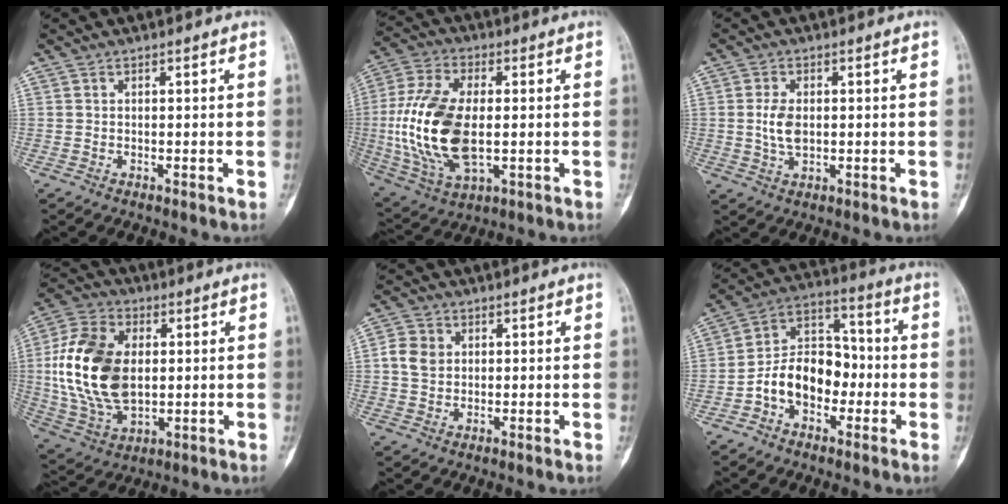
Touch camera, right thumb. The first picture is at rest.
{"total": 19.2, "force": [-0.8, 10.1, 16.3], "torque": [-0.345, -0.004, -0.007]}
{"total": 4.8, "force": [0.2, 2.9, 3.9], "torque": [-0.077, -0.002, 0.006]}
{"total": 19.9, "force": [1.4, 12.5, 15.4], "torque": [-0.301, -0.003, 0.034]}
{"total": 5.0, "force": [0.8, 4.2, 2.6], "torque": [-0.040, 0.004, 0.013]}
{"total": 12.9, "force": [-3.4, 9.1, 8.5], "torque": [-0.114, 0.050, -0.069]}